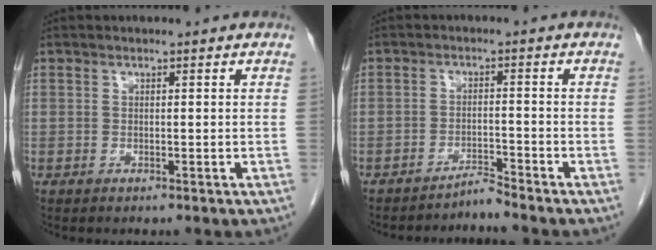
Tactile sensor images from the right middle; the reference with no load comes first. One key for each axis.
{"total": 2.5, "fx": -2.3, "fy": -0.8, "fz": -0.1, "tx": 0.011, "ty": -0.010, "tz": -0.039}